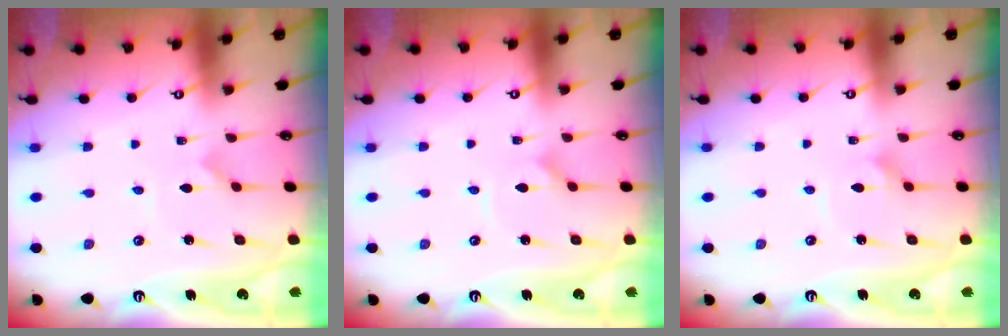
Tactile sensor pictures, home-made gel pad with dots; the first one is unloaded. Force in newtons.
{"total": 1.9, "press": 1.9, "slide": 0.1}
{"total": 1.8, "press": 1.8, "slide": 0.0}